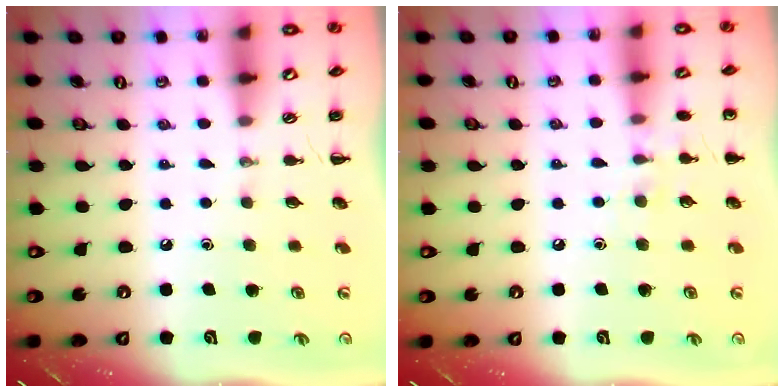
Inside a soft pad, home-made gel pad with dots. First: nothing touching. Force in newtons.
{"total": 6.7, "press": 6.4, "slide": 2.0}